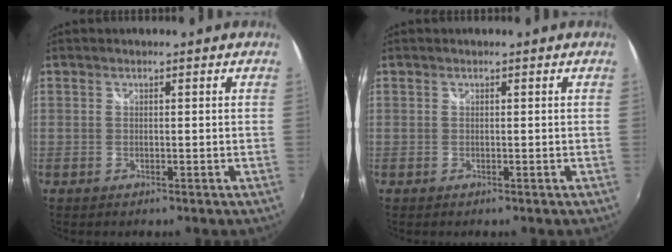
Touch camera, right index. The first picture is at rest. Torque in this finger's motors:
{"motor_torque": [-0.15, 0.07, 0.05, 0.01]}